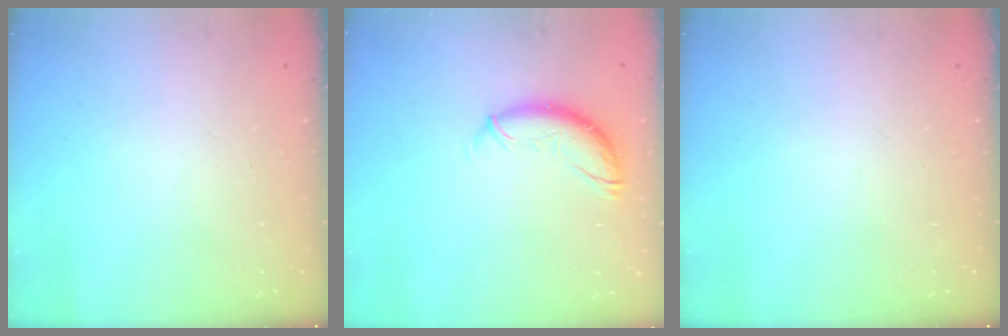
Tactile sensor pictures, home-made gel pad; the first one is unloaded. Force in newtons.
{"total": 10.8, "press": 10.6, "slide": 1.8}
{"total": 0.0}